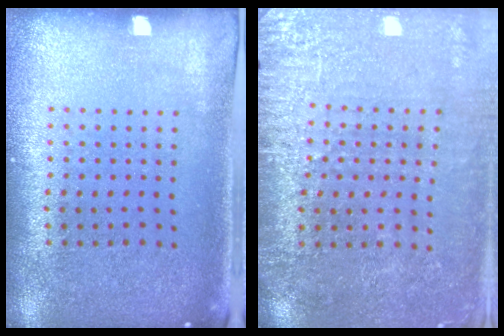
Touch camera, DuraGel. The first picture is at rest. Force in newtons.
{"total": 2.9, "press": 2.9, "slide": 0.4}